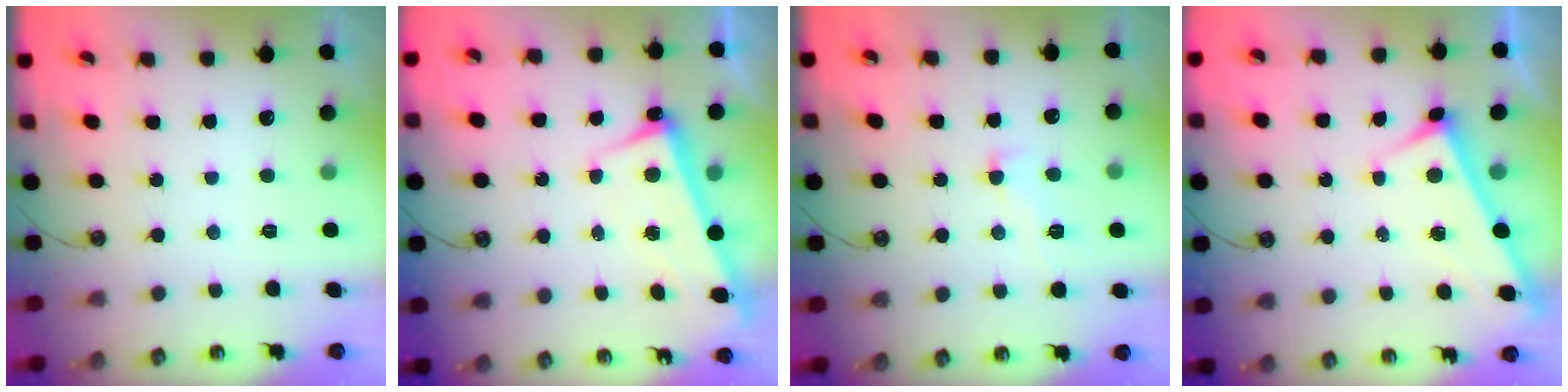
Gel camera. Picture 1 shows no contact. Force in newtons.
{"total": 3.4, "press": 3.2, "slide": 0.9}
{"total": 1.0, "press": 0.7, "slide": 0.8}
{"total": 3.4, "press": 3.4, "slide": 0.1}